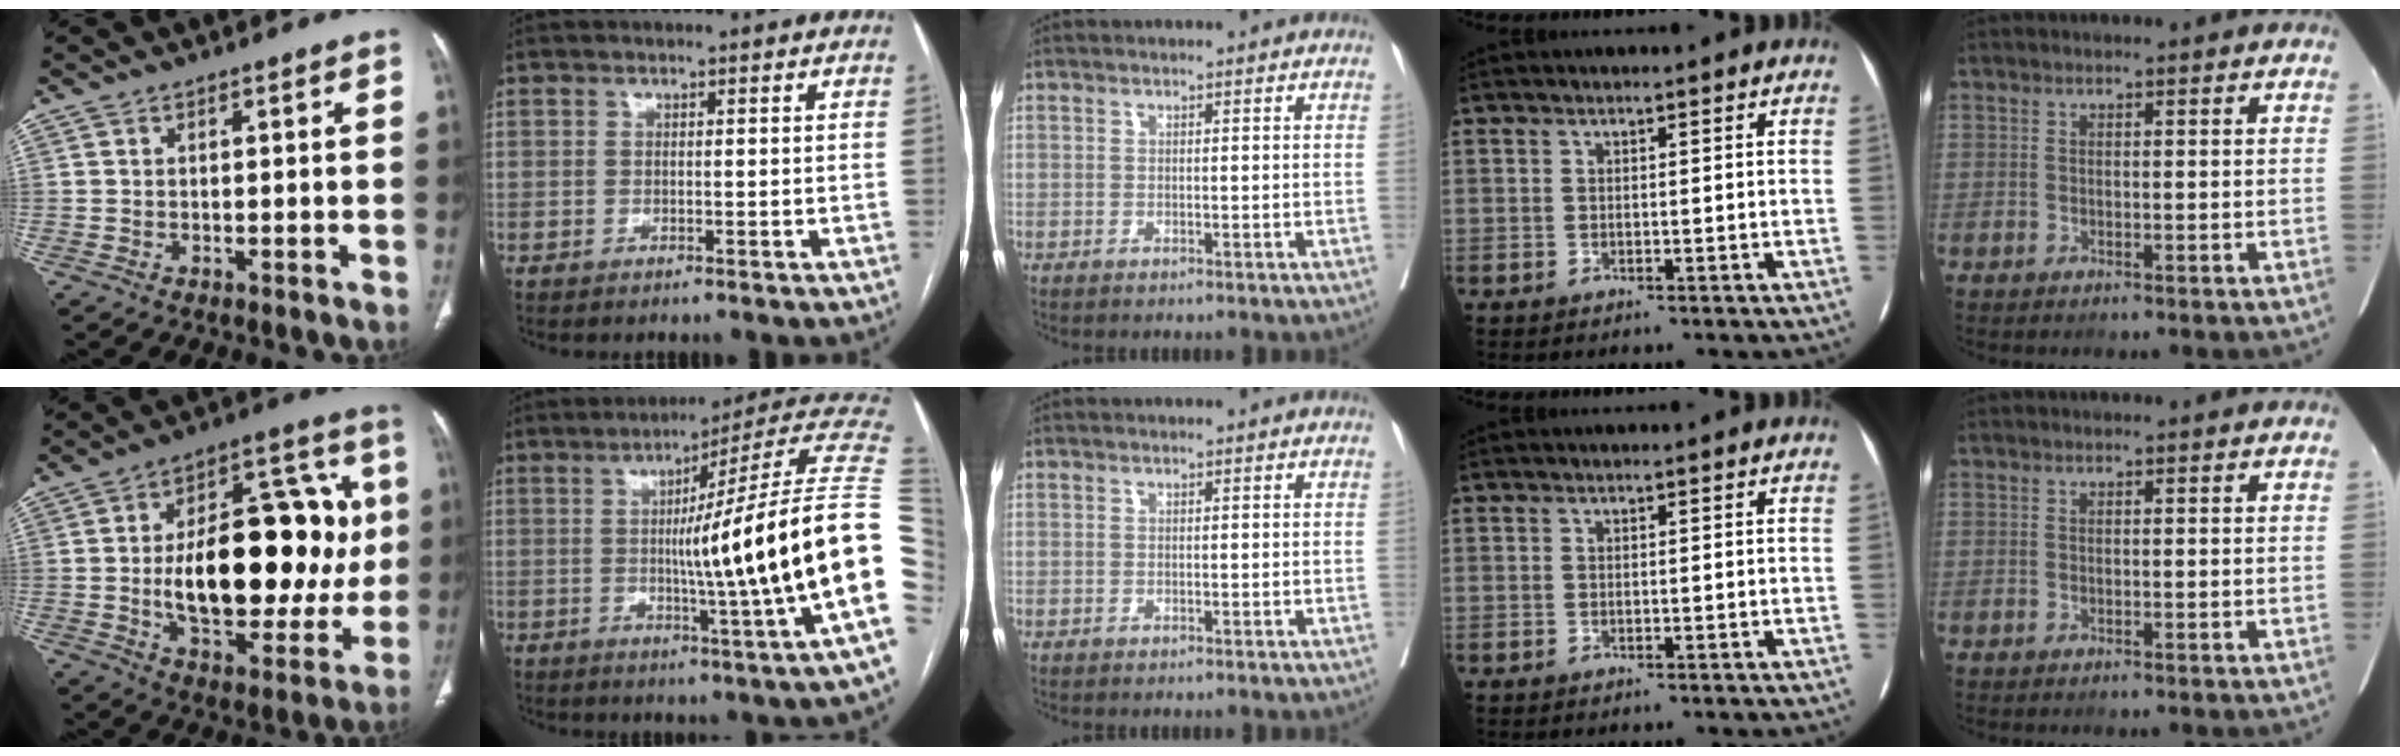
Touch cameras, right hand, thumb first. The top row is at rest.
{"thumb": {"total": 29.0, "force": [0.4, 14.8, 25.0], "torque": [-0.340, 0.011, 0.015]}, "index": {"total": 25.2, "force": [-0.6, -2.3, 25.1], "torque": [-0.233, 0.004, -0.033]}}